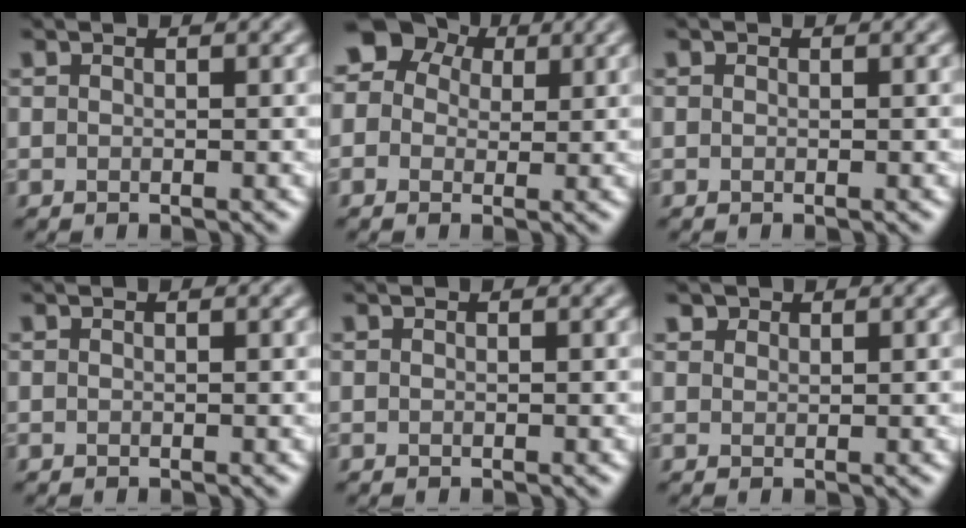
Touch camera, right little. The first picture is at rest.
{"total": 7.1, "force": [2.7, 5.7, 3.2], "torque": [-0.054, 0.029, 0.014]}
{"total": 0.0}
{"total": 0.0}
{"total": 0.0}
{"total": 1.2, "force": [1.0, 0.6, 0.2], "torque": [-0.004, 0.000, 0.017]}